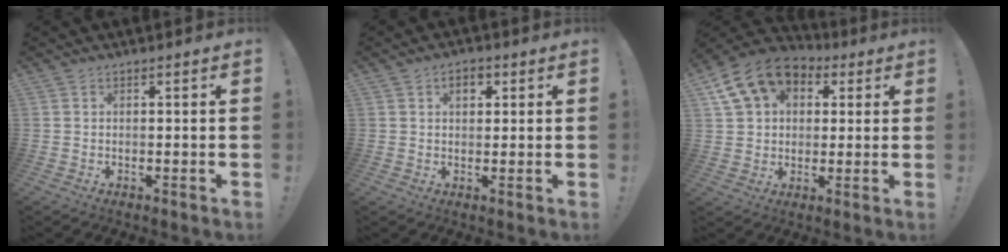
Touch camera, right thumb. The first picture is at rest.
{"total": 4.2, "force": [1.4, 2.7, 2.8], "torque": [-0.031, -0.001, 0.020]}
{"total": 14.4, "force": [6.4, 10.5, 7.4], "torque": [-0.116, -0.025, 0.125]}